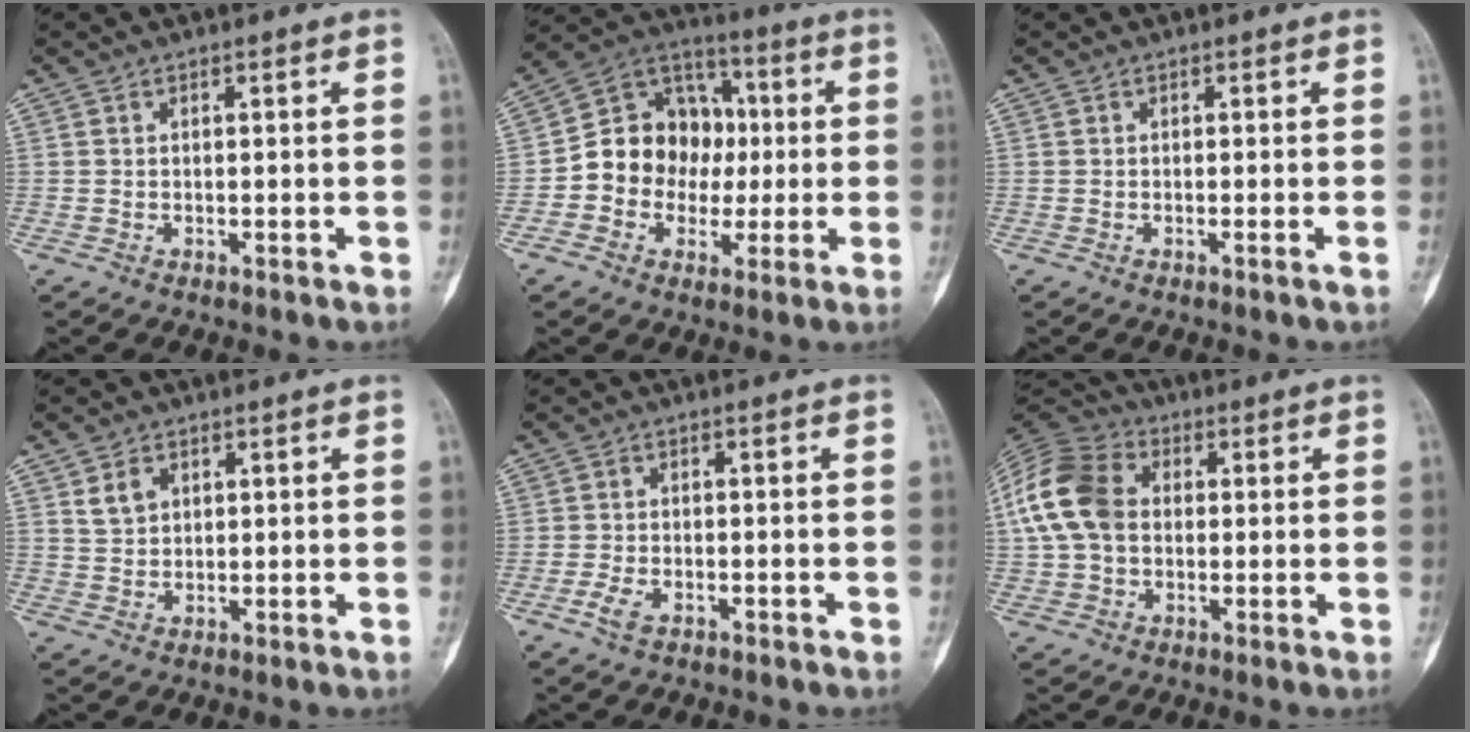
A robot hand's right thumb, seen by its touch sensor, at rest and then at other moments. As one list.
[{"total": 14.5, "force": [-0.8, 12.4, 7.6], "torque": [-0.074, 0.039, -0.021]}, {"total": 0.7, "force": [-0.3, -0.3, 0.6], "torque": [-0.004, 0.002, -0.008]}, {"total": 3.7, "force": [1.7, 2.7, 1.9], "torque": [-0.024, -0.006, 0.035]}, {"total": 2.9, "force": [-1.5, 1.5, 2.0], "torque": [-0.044, 0.005, -0.029]}, {"total": 13.9, "force": [1.3, 10.3, 9.2], "torque": [-0.177, 0.028, 0.016]}]